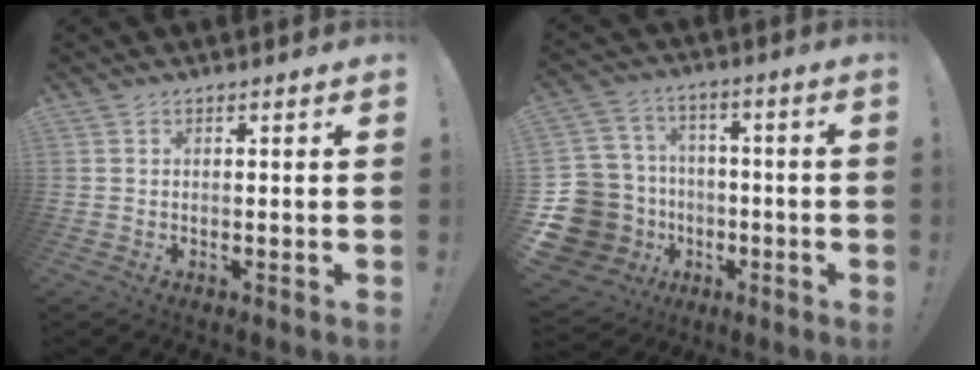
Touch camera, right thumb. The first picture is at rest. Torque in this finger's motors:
{"motor_torque": [1.21, 0.43, 0.06, -0.37, 0.00]}